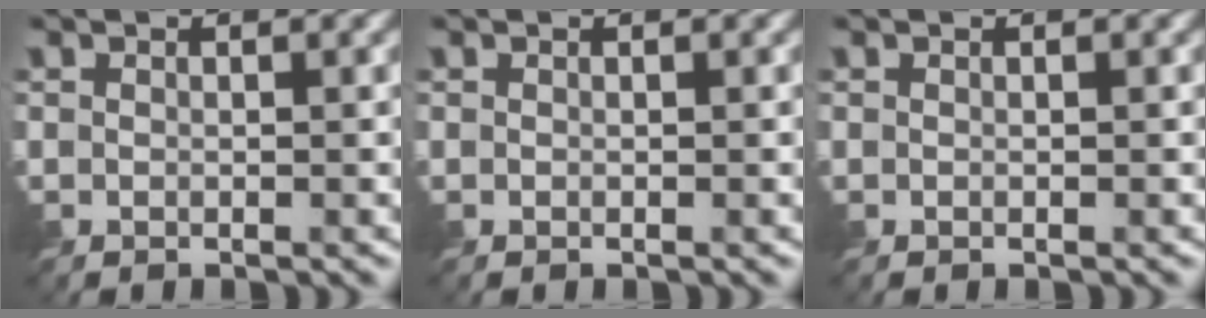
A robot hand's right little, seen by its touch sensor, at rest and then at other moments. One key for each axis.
{"total": 0.0}
{"total": 0.0}